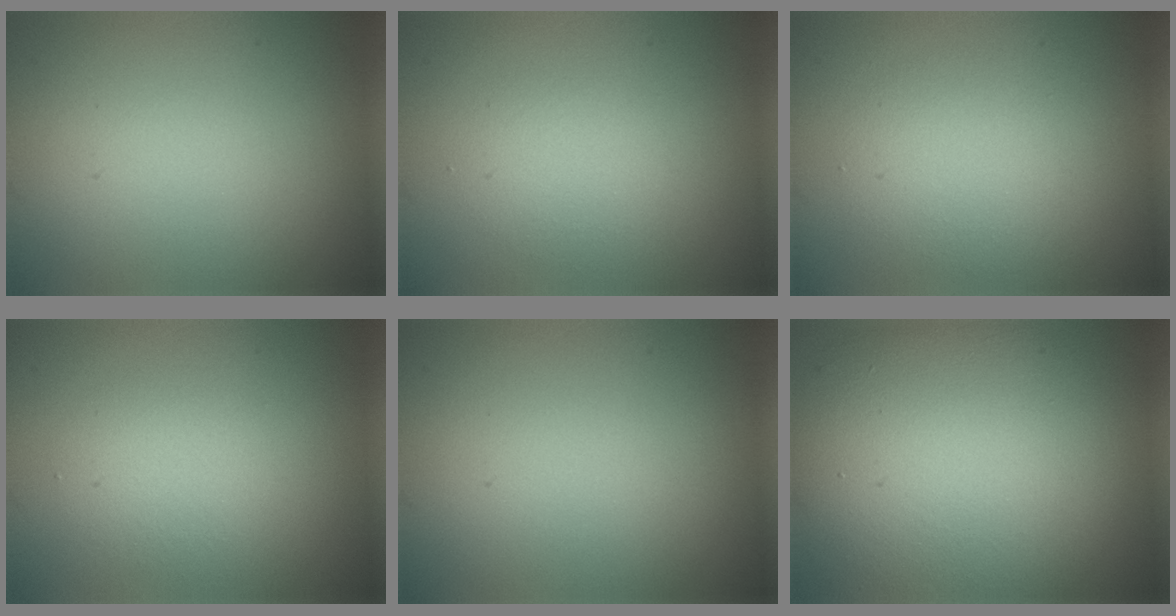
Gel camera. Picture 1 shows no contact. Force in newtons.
{"total": 2.0, "press": 2.0, "slide": 0.1}
{"total": 3.1, "press": 3.1, "slide": 0.2}
{"total": 2.4, "press": 2.4, "slide": 0.2}
{"total": 0.0}
{"total": 12.5, "press": 12.5, "slide": 1.0}